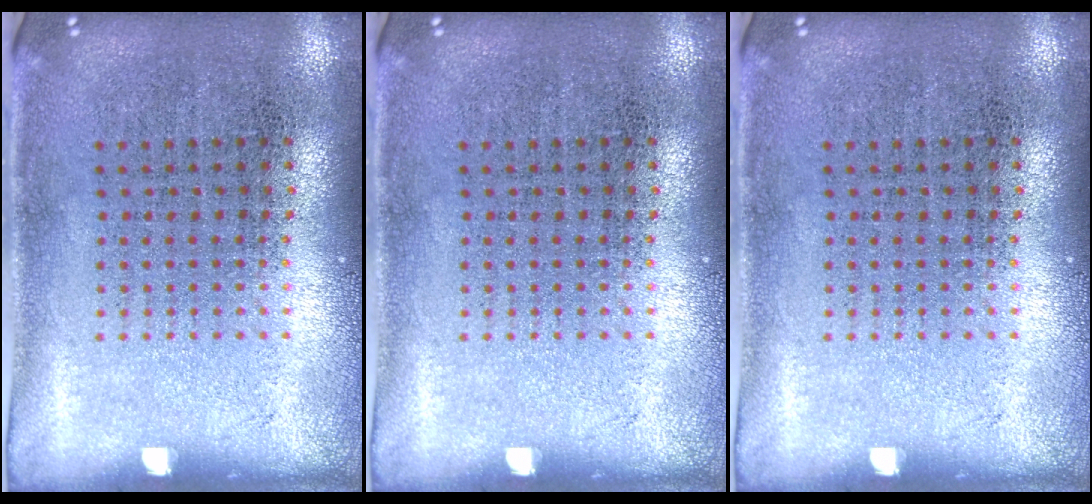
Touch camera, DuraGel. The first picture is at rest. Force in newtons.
{"total": 0.0}
{"total": 0.0}